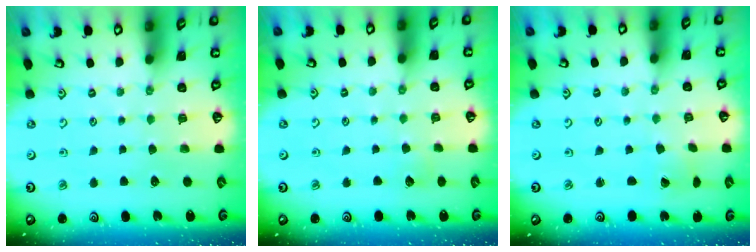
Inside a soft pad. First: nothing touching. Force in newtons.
{"total": 3.4, "press": 3.4, "slide": 0.3}
{"total": 0.7, "press": 0.7, "slide": 0.1}